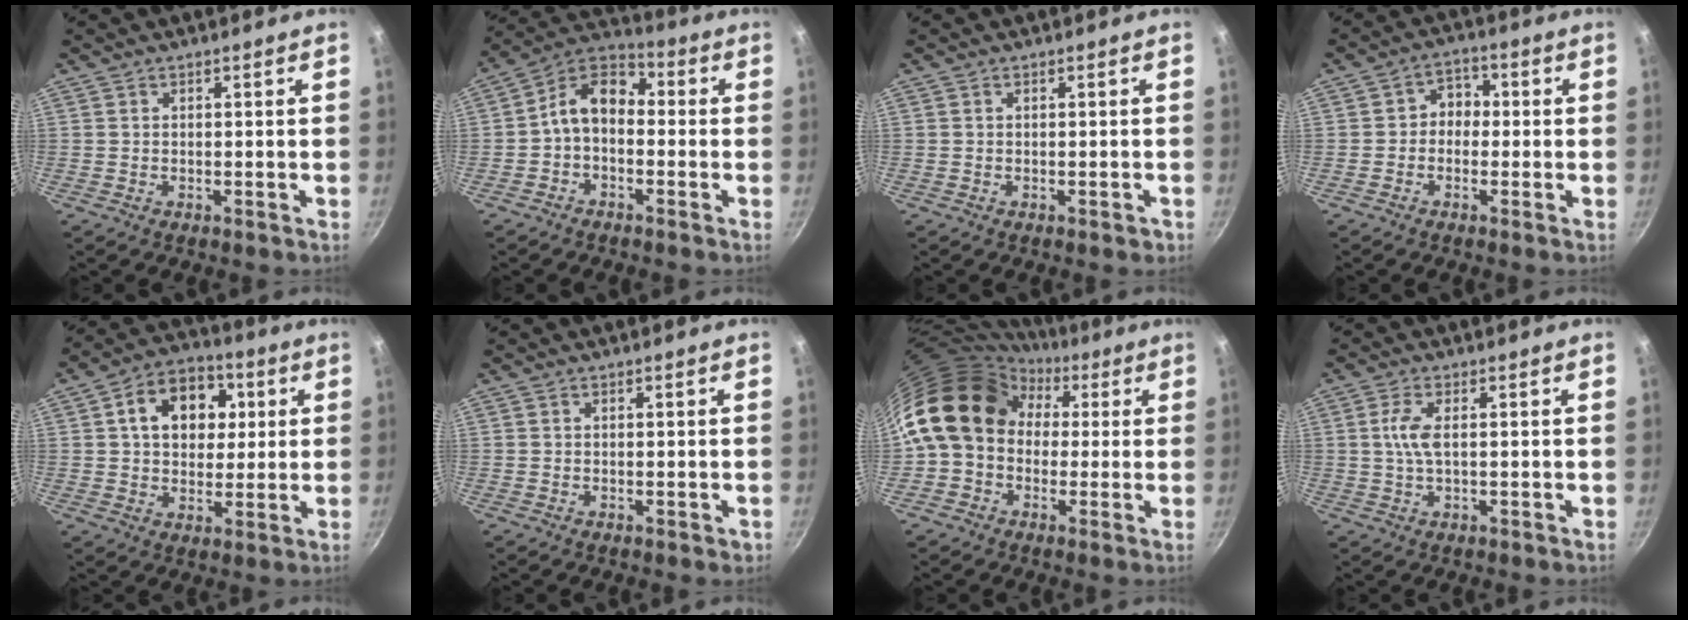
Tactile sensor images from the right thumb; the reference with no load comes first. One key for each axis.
{"total": 9.2, "fx": -1.2, "fy": 6.3, "fz": 6.6, "tx": -0.098, "ty": 0.043, "tz": -0.044}
{"total": 1.2, "fx": -0.5, "fy": 0.6, "fz": 0.9, "tx": -0.009, "ty": 0.004, "tz": -0.003}
{"total": 4.4, "fx": -0.5, "fy": 3.7, "fz": 2.3, "tx": -0.002, "ty": 0.018, "tz": -0.021}
{"total": 13.4, "fx": 3.4, "fy": 9.9, "fz": 8.3, "tx": -0.093, "ty": 0.010, "tz": 0.041}
{"total": 1.1, "fx": -0.1, "fy": 0.6, "fz": 0.9, "tx": -0.008, "ty": 0.001, "tz": 0.000}
{"total": 15.0, "fx": 2.2, "fy": 12.2, "fz": 8.4, "tx": -0.116, "ty": 0.036, "tz": 0.018}
{"total": 4.2, "fx": 0.4, "fy": 1.5, "fz": 3.9, "tx": -0.092, "ty": 0.004, "tz": 0.007}